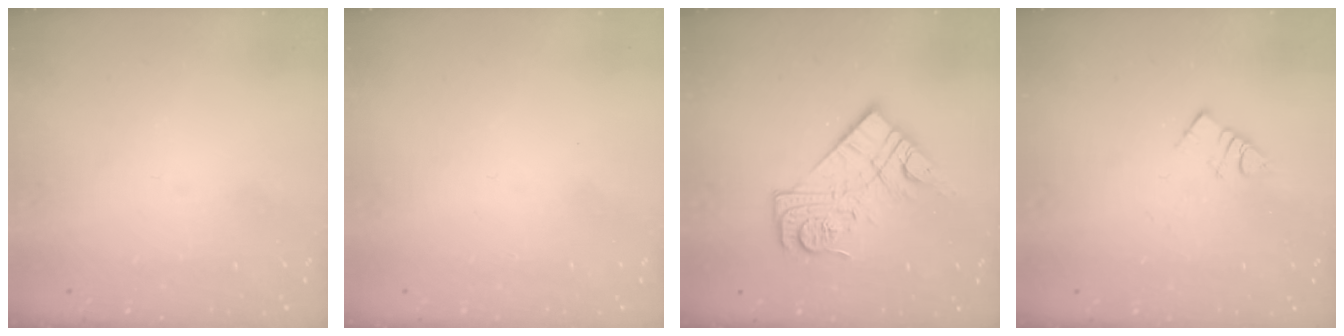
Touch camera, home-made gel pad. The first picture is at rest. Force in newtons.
{"total": 1.6, "press": 1.6, "slide": 0.1}
{"total": 14.6, "press": 14.5, "slide": 0.8}
{"total": 4.0, "press": 4.0, "slide": 0.4}